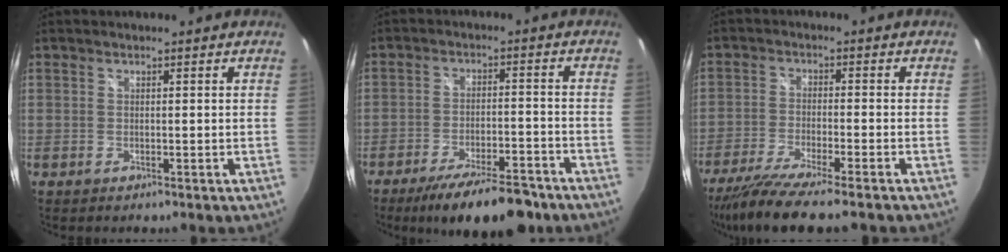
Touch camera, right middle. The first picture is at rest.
{"total": 14.4, "force": [-11.3, 3.7, 8.1], "torque": [-0.147, -0.019, -0.166]}
{"total": 10.6, "force": [-8.6, 0.2, 6.1], "torque": [-0.135, -0.035, -0.149]}